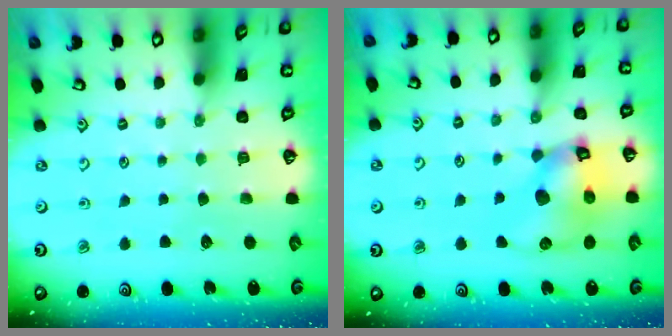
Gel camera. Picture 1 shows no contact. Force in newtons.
{"total": 12.7, "press": 12.6, "slide": 1.7}